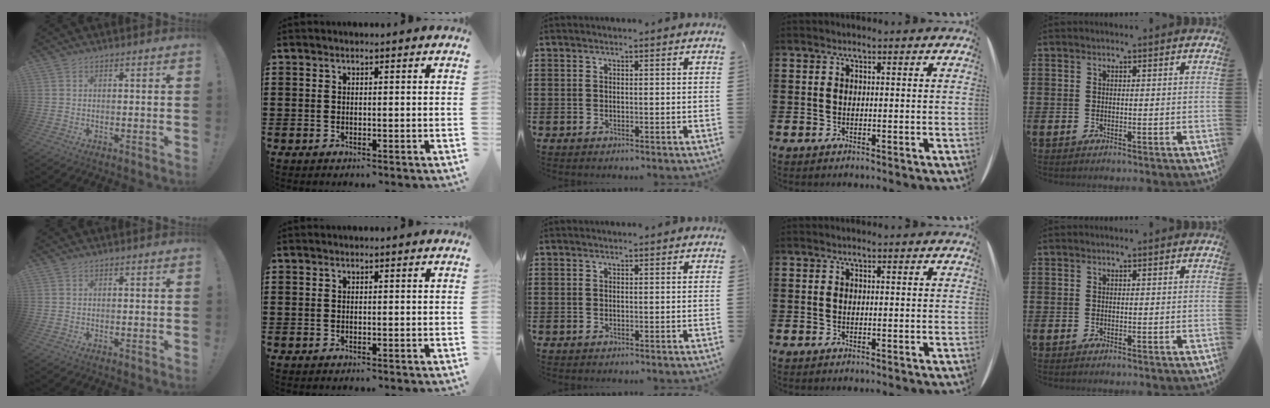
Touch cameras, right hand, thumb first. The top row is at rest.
{}